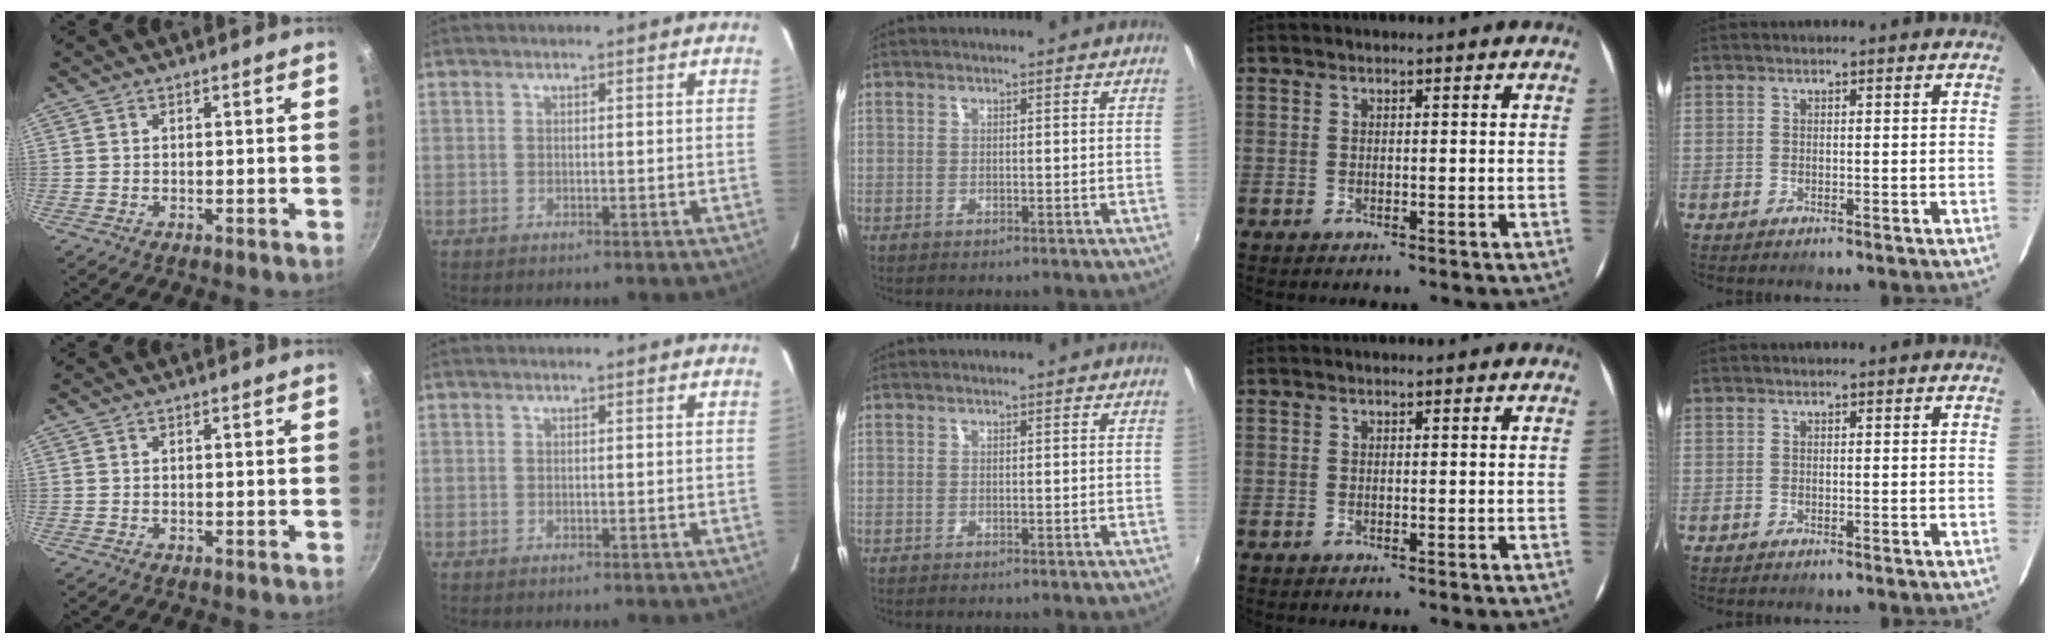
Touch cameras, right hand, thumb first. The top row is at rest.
{}